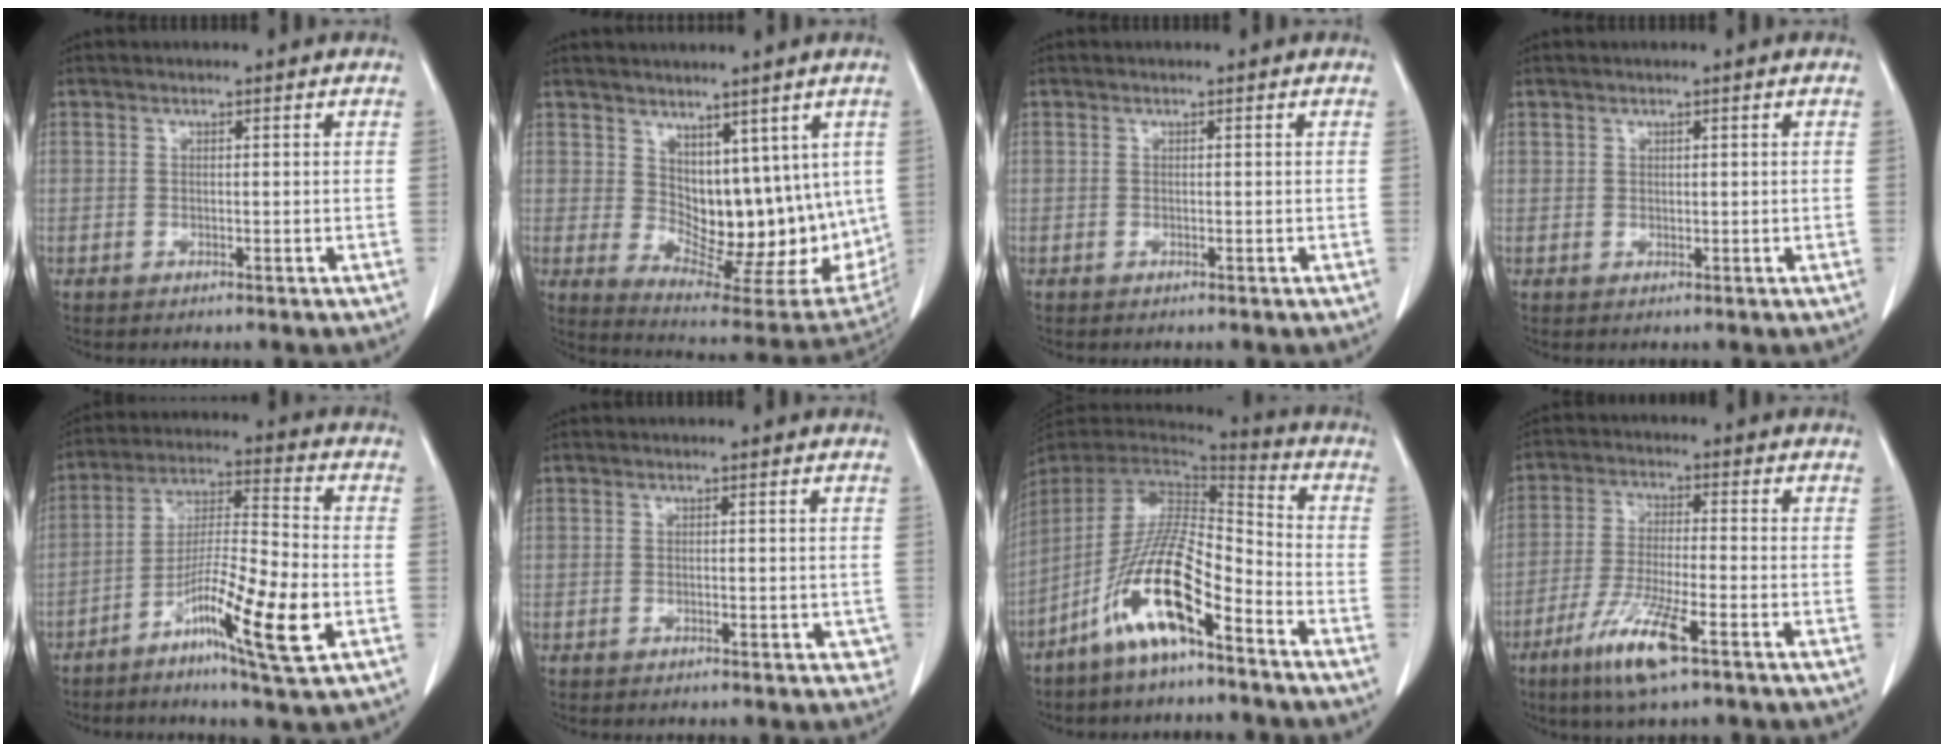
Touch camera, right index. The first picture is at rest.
{"total": 13.8, "force": [3.7, 7.6, 10.9], "torque": [-0.138, -0.010, 0.086]}
{"total": 0.0}
{"total": 0.6, "force": [0.4, 0.4, 0.0], "torque": [0.008, 0.000, 0.007]}
{"total": 13.8, "force": [-5.6, 0.7, 12.6], "torque": [-0.231, -0.009, -0.098]}
{"total": 2.1, "force": [-0.6, 1.2, 1.6], "torque": [-0.013, 0.003, -0.003]}
{"total": 14.3, "force": [-8.0, 2.2, 11.7], "torque": [-0.226, -0.010, -0.148]}
{"total": 9.5, "force": [-5.5, 0.7, 7.7], "torque": [-0.158, -0.022, -0.101]}